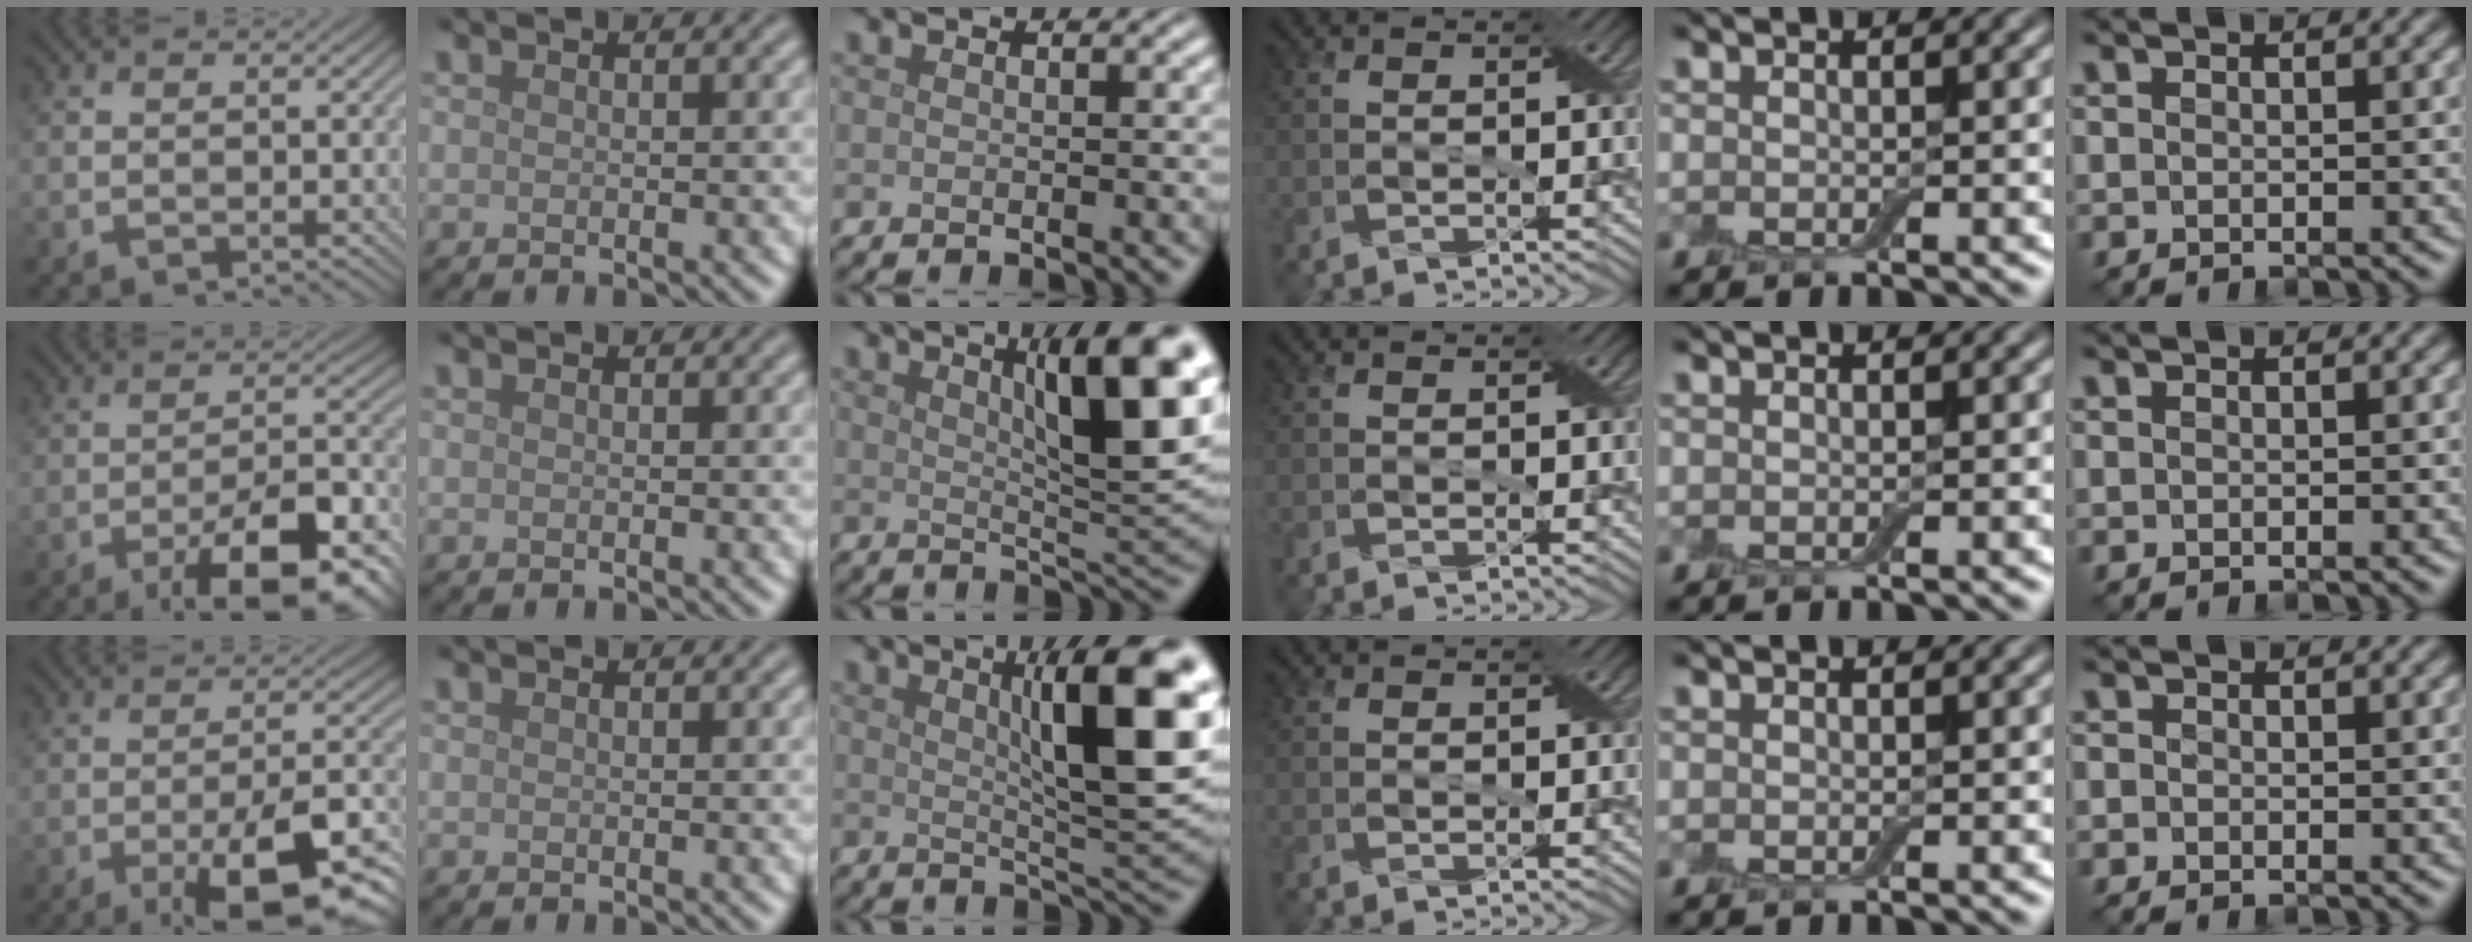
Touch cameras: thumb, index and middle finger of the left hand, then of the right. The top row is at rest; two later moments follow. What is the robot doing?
{"motion": "close", "object": "airpods case & airpods"}